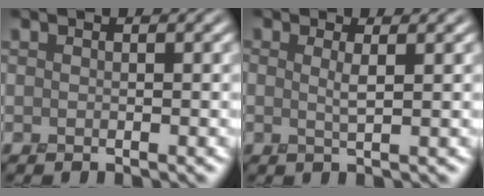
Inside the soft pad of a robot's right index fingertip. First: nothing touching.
{"total": 0.8, "force": [0.2, 0.2, 0.8], "torque": [-0.010, -0.005, 0.002]}